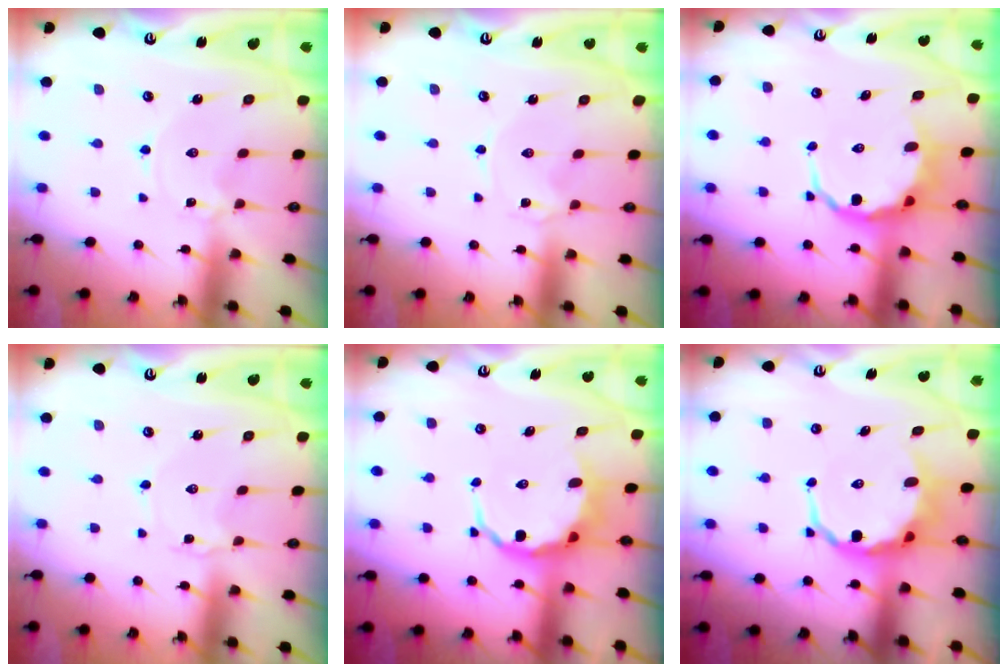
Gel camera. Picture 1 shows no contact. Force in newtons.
{"total": 0.0}
{"total": 6.2, "press": 6.0, "slide": 1.7}
{"total": 2.0, "press": 2.0, "slide": 0.4}
{"total": 6.2, "press": 6.0, "slide": 1.7}
{"total": 8.6, "press": 8.3, "slide": 2.2}